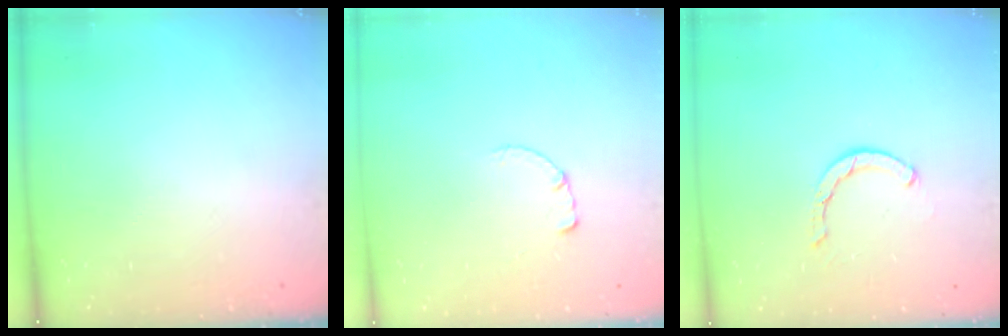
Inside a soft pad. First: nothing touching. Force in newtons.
{"total": 0.7, "press": 0.7, "slide": 0.2}
{"total": 1.6, "press": 1.6, "slide": 0.1}